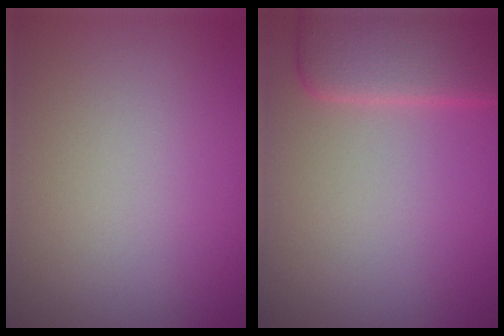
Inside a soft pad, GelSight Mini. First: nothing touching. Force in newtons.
{"total": 5.1, "press": 4.7, "slide": 1.9}